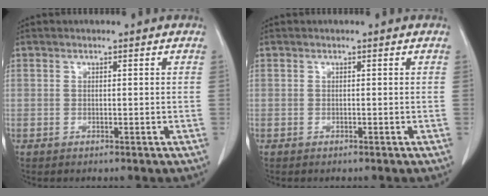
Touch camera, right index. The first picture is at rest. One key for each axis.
{"total": 0.0}